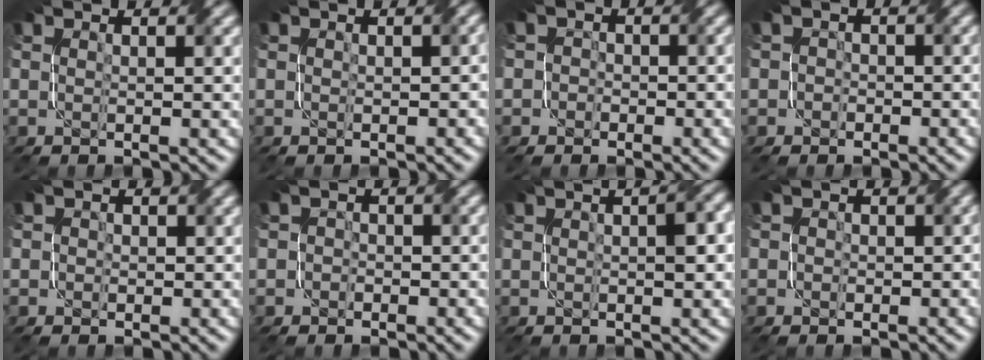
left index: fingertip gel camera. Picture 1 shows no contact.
{"total": 1.1, "force": [0.1, 1.0, 0.5], "torque": [-0.006, -0.002, 0.001]}
{"total": 3.3, "force": [-0.4, 3.1, 0.8], "torque": [0.005, 0.015, -0.038]}
{"total": 2.4, "force": [-0.4, 2.3, 0.5], "torque": [0.008, 0.007, -0.023]}
{"total": 1.8, "force": [0.4, 1.7, 0.5], "torque": [0.003, 0.005, -0.006]}
{"total": 2.4, "force": [-0.4, 2.3, 0.5], "torque": [0.009, 0.008, -0.023]}
{"total": 1.9, "force": [0.0, 0.5, 1.8], "torque": [-0.024, 0.006, 0.001]}
{"total": 2.2, "force": [0.0, 2.1, 0.7], "torque": [0.004, 0.005, -0.017]}